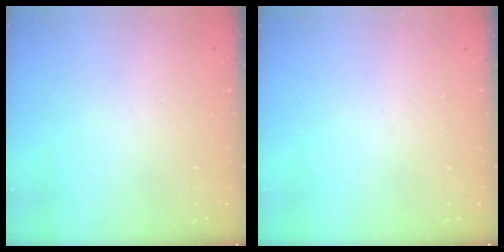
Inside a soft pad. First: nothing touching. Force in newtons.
{"total": 0.0}